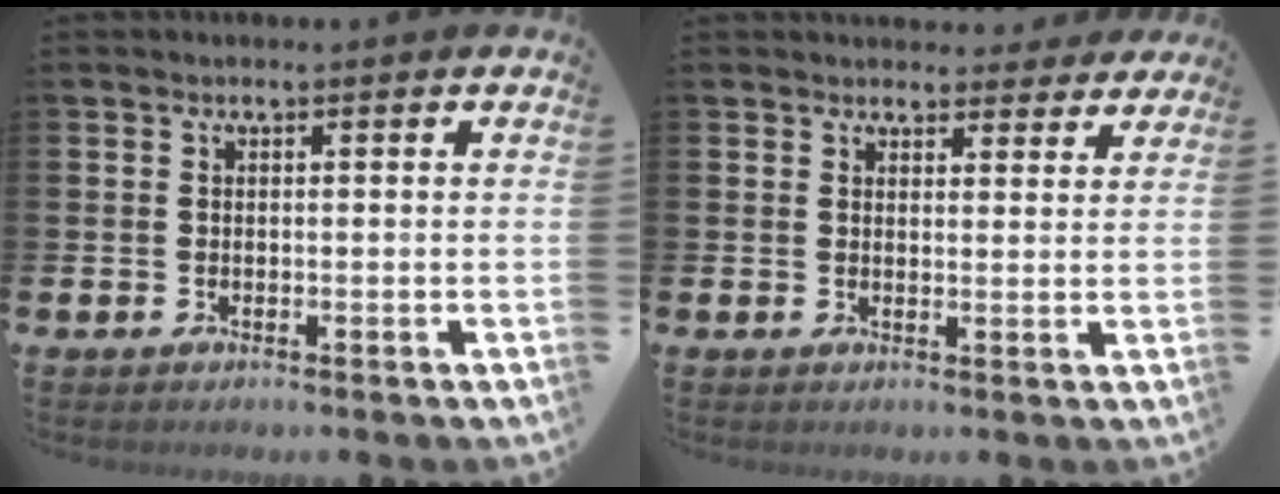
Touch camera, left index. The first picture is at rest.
{"total": 3.4, "force": [3.1, 1.2, -0.1], "torque": [0.014, -0.022, 0.053]}